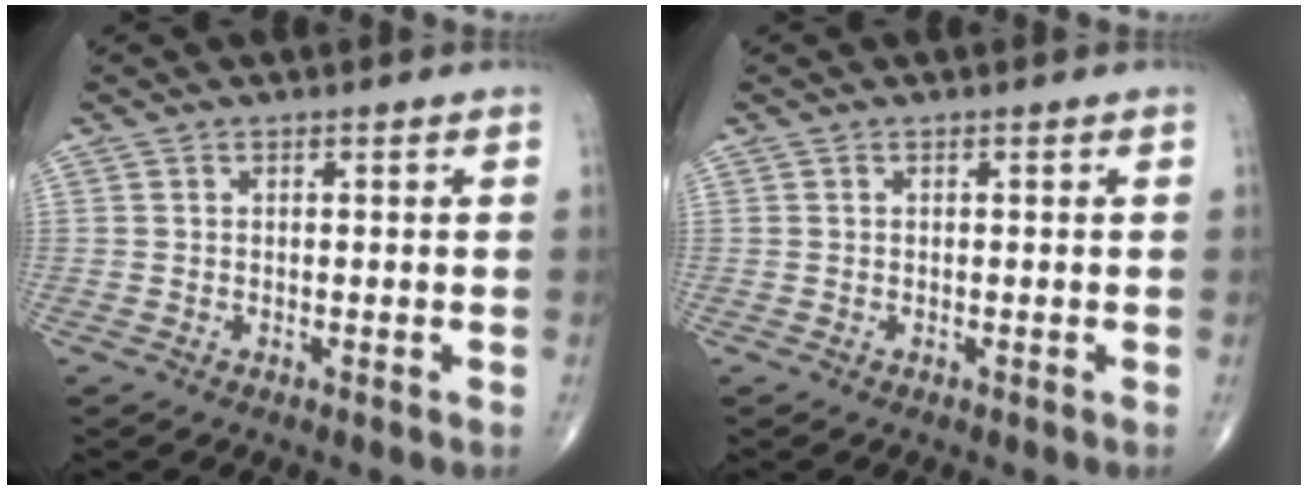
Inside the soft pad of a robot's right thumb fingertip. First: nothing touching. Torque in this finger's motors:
{"motor_torque": [0.01, 0.00, -0.01, -0.01, 0.00]}